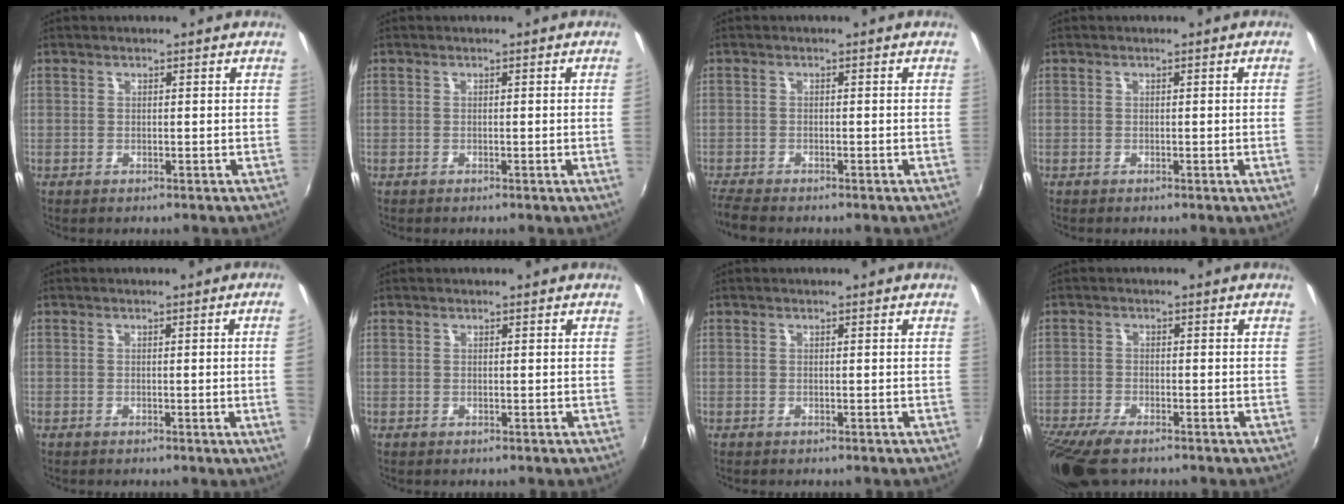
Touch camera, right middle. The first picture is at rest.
{"total": 1.3, "force": [0.1, -0.8, 1.0], "torque": [-0.008, -0.011, 0.002]}
{"total": 3.6, "force": [-3.3, 0.4, 1.4], "torque": [-0.040, -0.019, -0.064]}
{"total": 1.1, "force": [0.1, -0.6, 0.8], "torque": [-0.006, -0.008, 0.002]}
{"total": 3.4, "force": [0.0, -1.9, 2.8], "torque": [-0.047, -0.012, 0.006]}
{"total": 0.0}
{"total": 0.0}
{"total": 9.4, "force": [-7.2, 2.7, 5.4], "torque": [-0.137, -0.043, -0.136]}